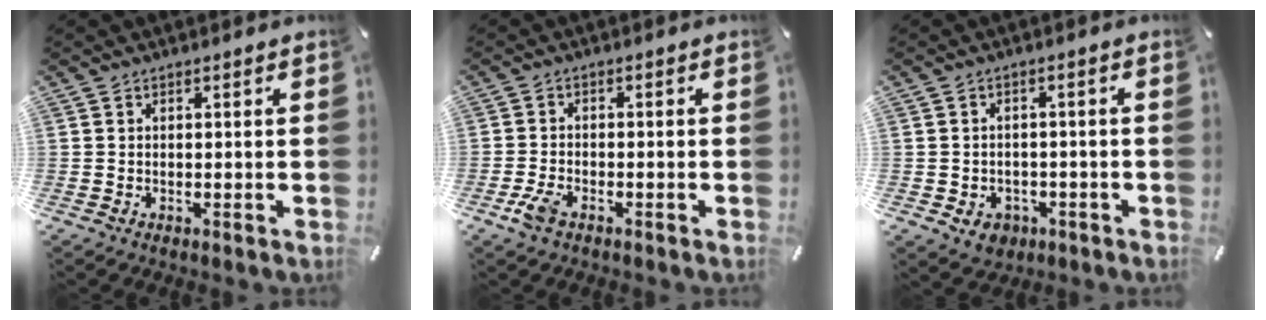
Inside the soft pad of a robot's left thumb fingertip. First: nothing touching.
{"total": 4.0, "force": [-2.4, 2.0, 2.5], "torque": [-0.066, 0.003, -0.050]}
{"total": 4.6, "force": [-1.8, 3.8, 1.8], "torque": [-0.027, 0.007, -0.034]}